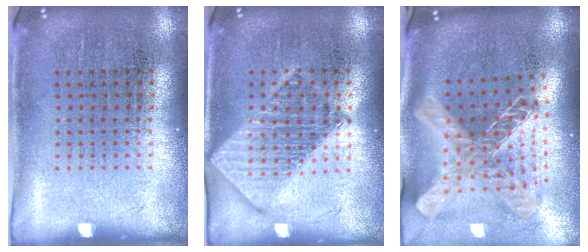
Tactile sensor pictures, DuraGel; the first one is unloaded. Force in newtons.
{"total": 2.4, "press": 2.4, "slide": 0.3}
{"total": 2.5, "press": 1.8, "slide": 1.8}